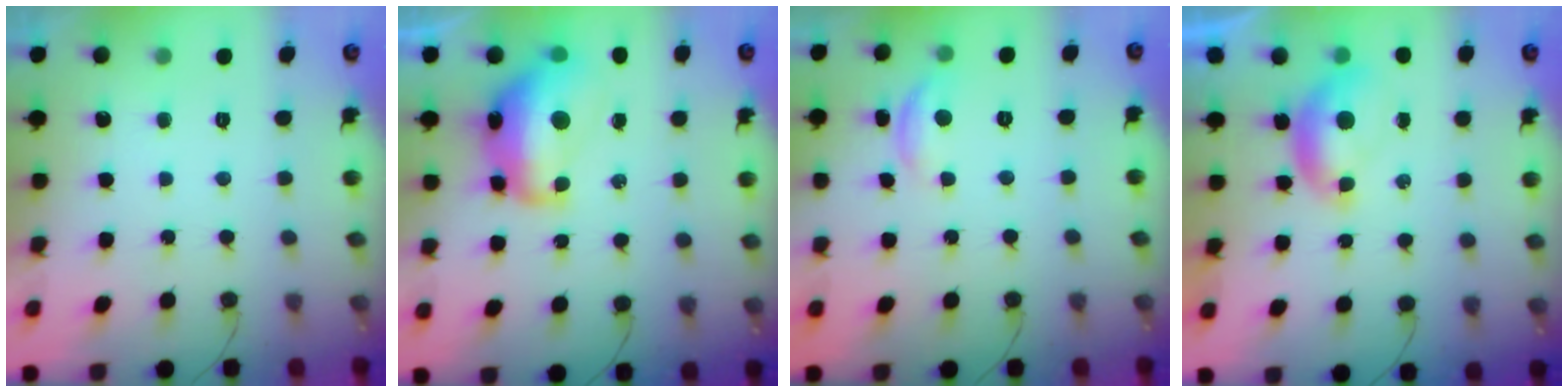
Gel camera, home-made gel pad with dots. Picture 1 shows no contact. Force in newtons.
{"total": 15.0, "press": 14.9, "slide": 1.4}
{"total": 6.8, "press": 6.8, "slide": 0.3}
{"total": 6.7, "press": 6.7, "slide": 0.9}